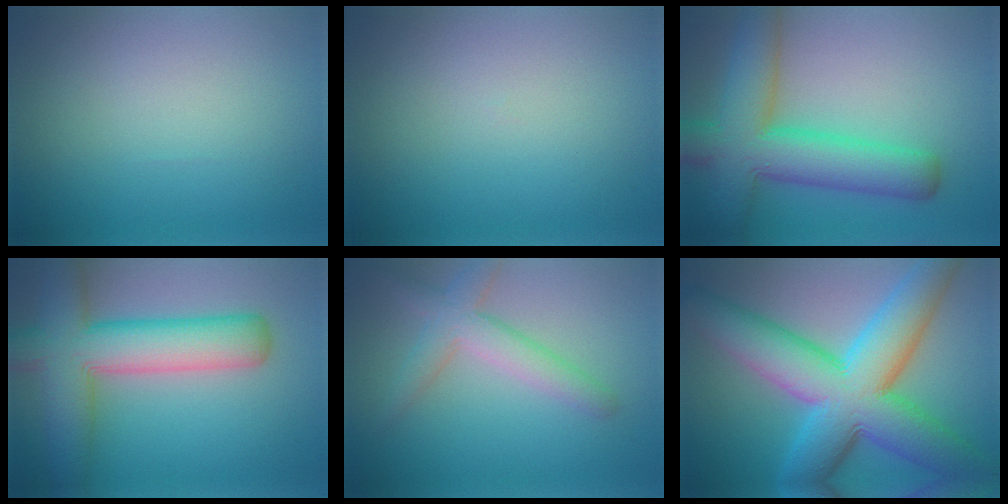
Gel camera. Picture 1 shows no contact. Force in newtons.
{"total": 0.0}
{"total": 9.7, "press": 9.7, "slide": 0.3}
{"total": 9.2, "press": 9.2, "slide": 0.5}
{"total": 3.7, "press": 3.6, "slide": 0.2}
{"total": 13.3, "press": 13.3, "slide": 0.4}